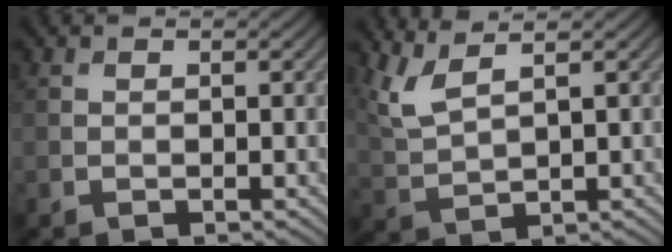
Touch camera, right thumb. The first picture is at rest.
{"total": 4.8, "force": [3.2, 1.2, 3.4], "torque": [-0.091, 0.005, 0.074]}